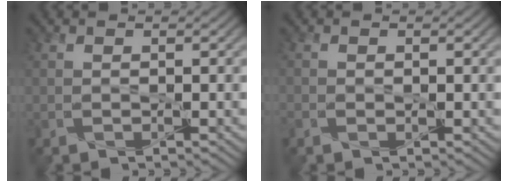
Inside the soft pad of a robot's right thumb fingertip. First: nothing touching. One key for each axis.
{"total": 0.9, "fx": -0.2, "fy": 0.7, "fz": 0.6, "tx": -0.012, "ty": -0.004, "tz": -0.006}